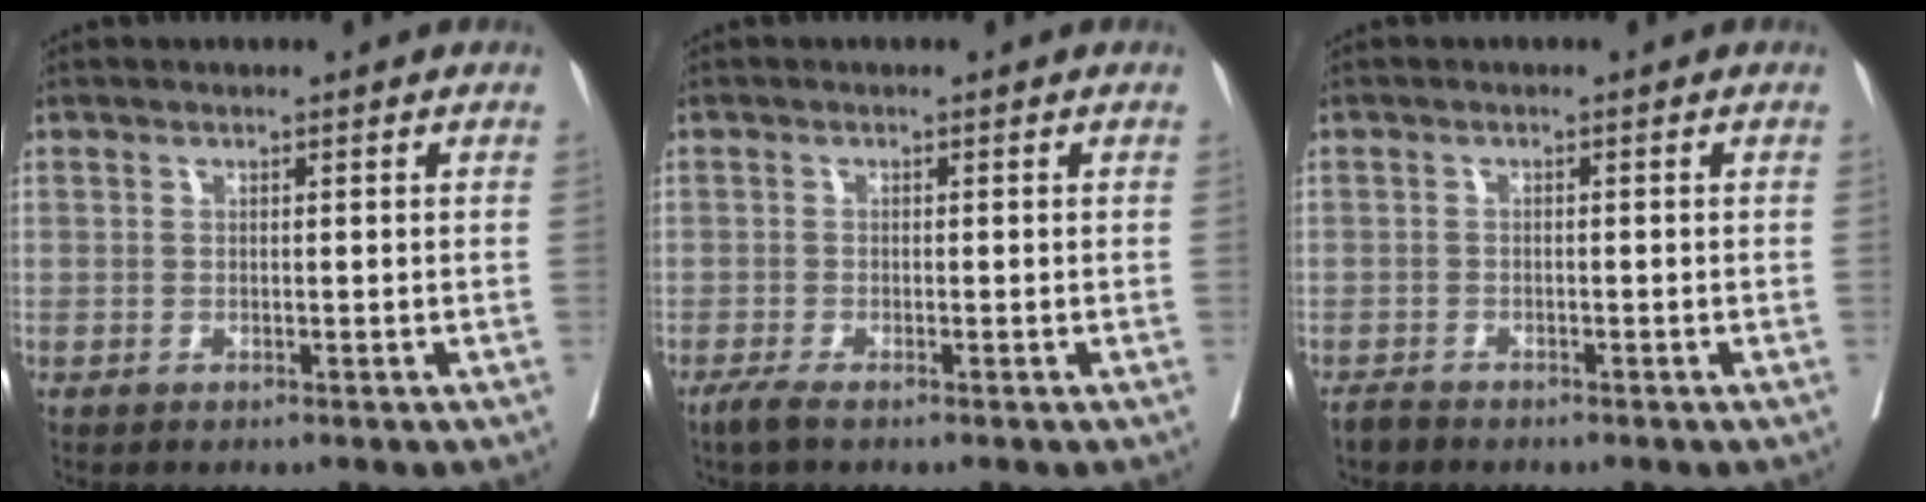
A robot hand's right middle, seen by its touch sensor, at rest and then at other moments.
{"total": 1.9, "force": [-1.4, 0.1, 1.2], "torque": [-0.032, -0.007, -0.031]}
{"total": 1.3, "force": [-1.3, 0.4, 0.3], "torque": [-0.007, -0.002, -0.022]}